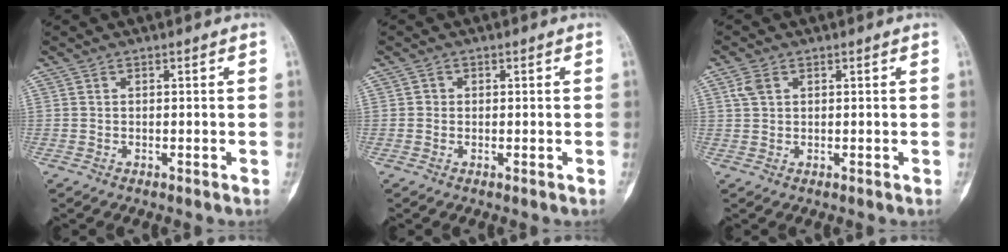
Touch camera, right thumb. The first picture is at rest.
{"total": 0.8, "force": [0.0, 0.8, 0.2], "torque": [0.002, 0.003, -0.002]}
{"total": 2.3, "force": [0.9, 1.6, 1.5], "torque": [-0.032, 0.007, 0.017]}